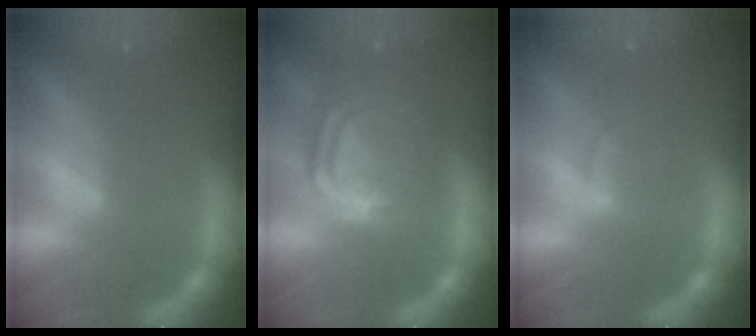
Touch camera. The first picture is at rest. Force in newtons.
{"total": 10.0}
{"total": 1.9}